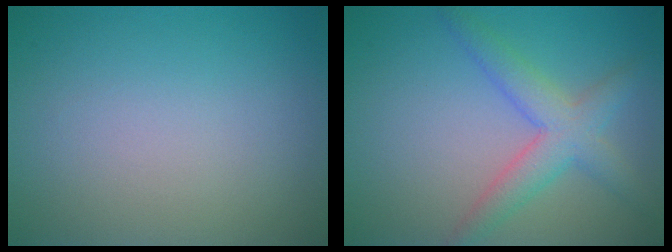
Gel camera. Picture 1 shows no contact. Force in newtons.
{"total": 4.0, "press": 4.0, "slide": 0.2}